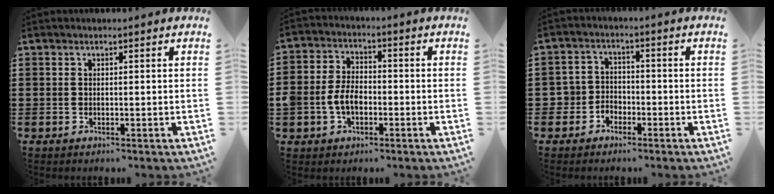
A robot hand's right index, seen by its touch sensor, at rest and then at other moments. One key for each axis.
{"total": 5.1, "fx": -1.6, "fy": 3.6, "fz": 3.3, "tx": -0.088, "ty": 0.000, "tz": -0.038}
{"total": 3.5, "fx": -2.1, "fy": 2.7, "fz": 0.4, "tx": -0.028, "ty": 0.004, "tz": -0.050}